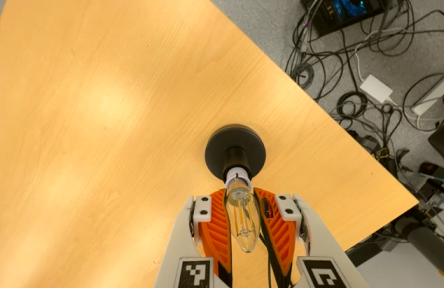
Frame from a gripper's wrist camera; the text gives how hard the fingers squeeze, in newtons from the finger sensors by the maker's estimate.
{"total": 18.8, "left": 17.1, "right": 20.4}